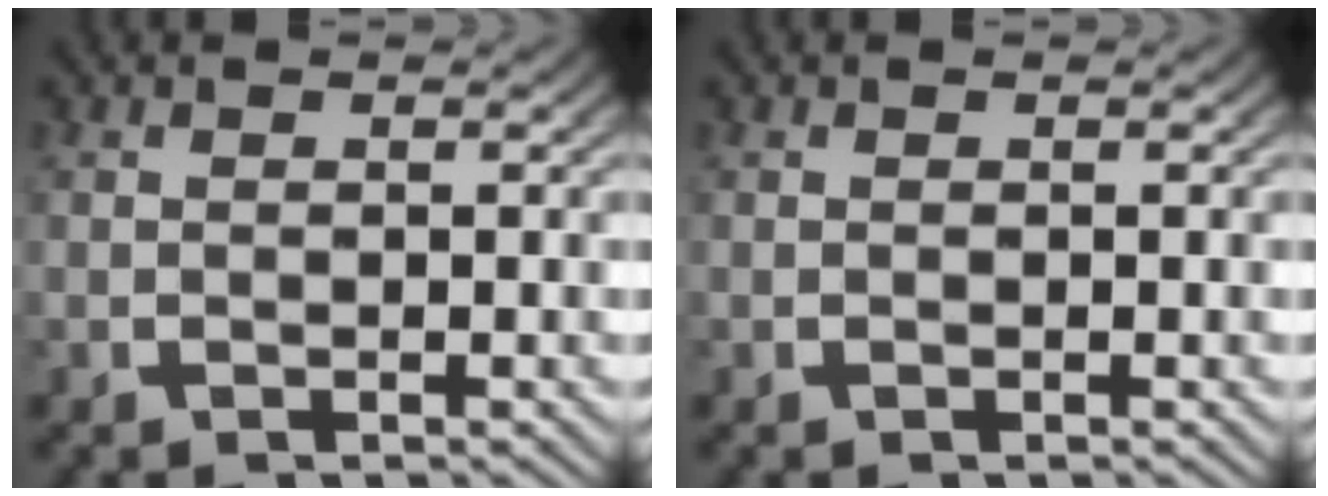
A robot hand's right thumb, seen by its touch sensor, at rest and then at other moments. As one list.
[{"total": 0.0}]